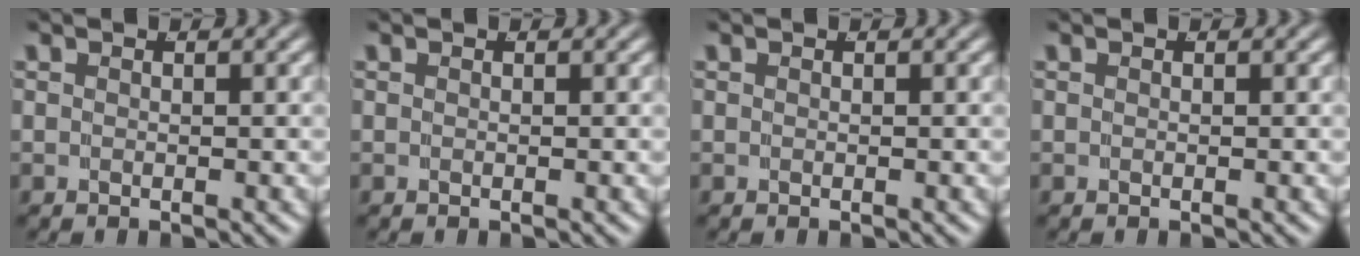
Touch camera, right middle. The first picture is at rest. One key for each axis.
{"total": 0.0}
{"total": 0.0}
{"total": 0.0}